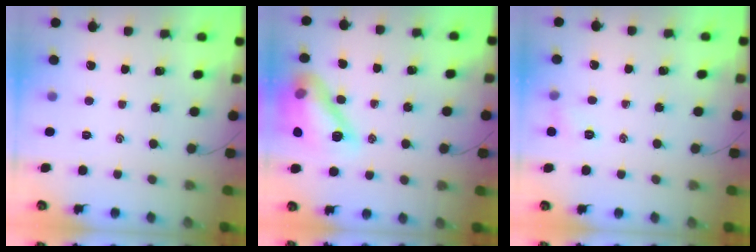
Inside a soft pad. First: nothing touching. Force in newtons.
{"total": 15.8, "press": 15.7, "slide": 1.7}
{"total": 5.5, "press": 5.3, "slide": 1.5}